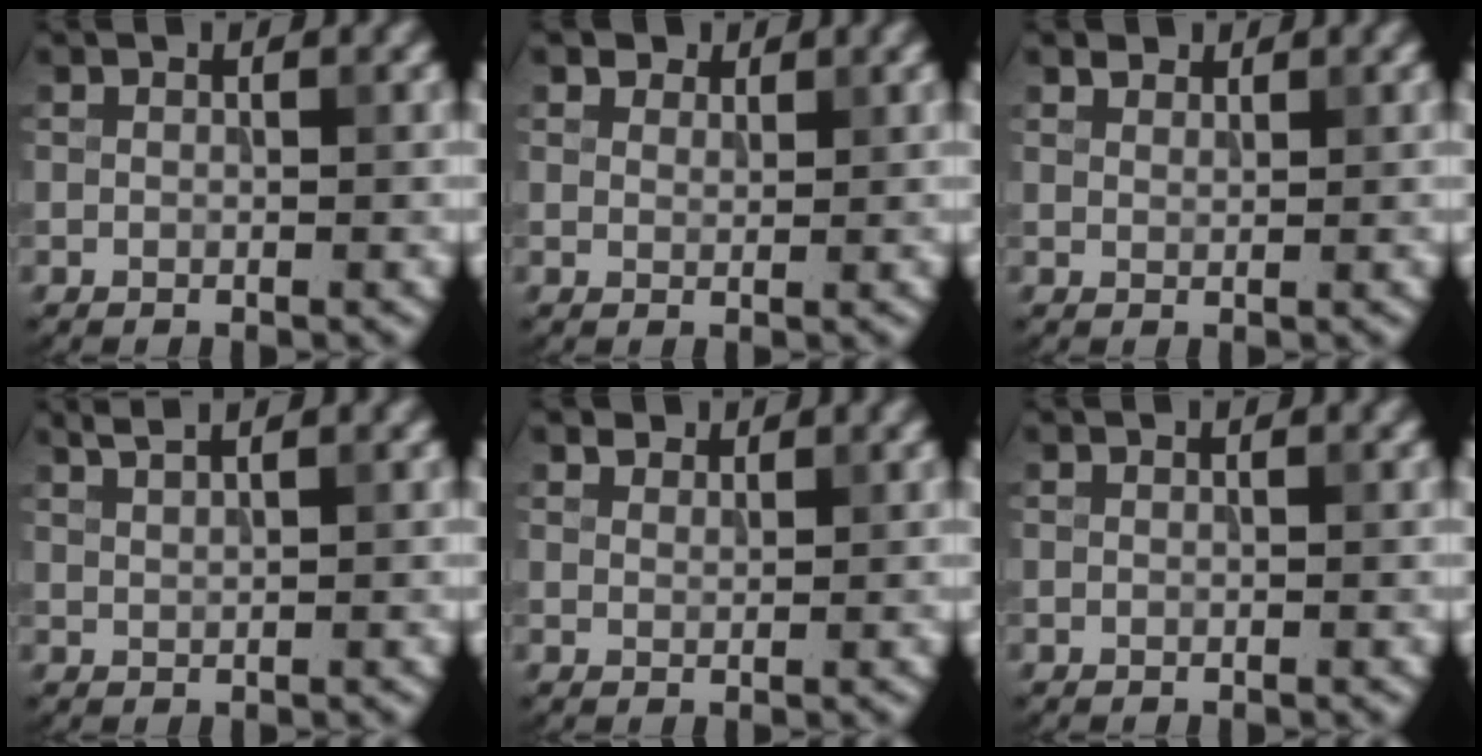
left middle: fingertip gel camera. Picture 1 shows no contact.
{"total": 2.2, "force": [1.7, 1.2, 0.6], "torque": [-0.016, -0.008, 0.027]}
{"total": 1.2, "force": [1.1, 0.5, 0.1], "torque": [-0.004, -0.001, 0.018]}
{"total": 2.0, "force": [1.6, 0.5, 1.2], "torque": [-0.009, 0.004, 0.020]}
{"total": 1.5, "force": [1.4, 0.6, 0.2], "torque": [-0.007, -0.005, 0.026]}
{"total": 0.0}